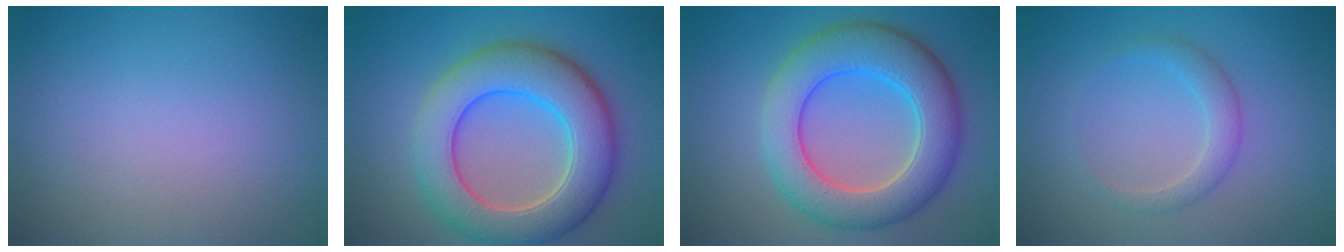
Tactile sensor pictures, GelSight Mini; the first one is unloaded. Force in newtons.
{"total": 8.8, "press": 8.8, "slide": 0.8}
{"total": 8.0, "press": 8.0, "slide": 0.1}
{"total": 1.9, "press": 1.9, "slide": 0.1}